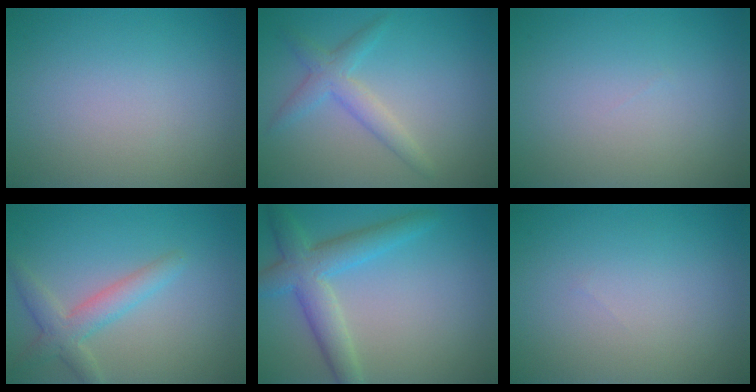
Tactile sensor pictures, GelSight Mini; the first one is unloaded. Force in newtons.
{"total": 2.6, "press": 2.6, "slide": 0.1}
{"total": 0.0}
{"total": 3.2, "press": 3.1, "slide": 0.3}
{"total": 4.7, "press": 4.7, "slide": 0.1}
{"total": 0.0}